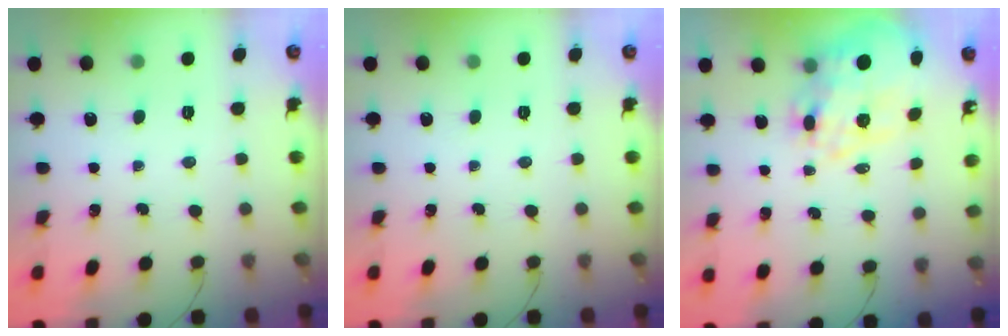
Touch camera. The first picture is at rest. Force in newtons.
{"total": 0.0}
{"total": 13.0, "press": 12.7, "slide": 3.0}